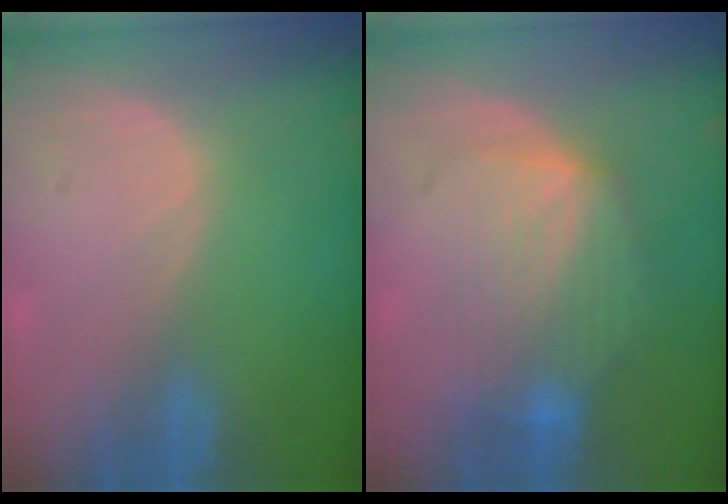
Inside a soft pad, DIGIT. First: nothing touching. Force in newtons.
{"total": 7.5, "press": 7.3, "slide": 1.7}